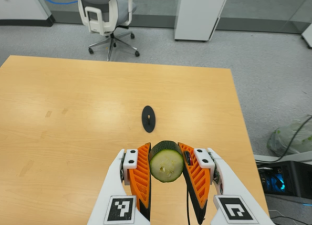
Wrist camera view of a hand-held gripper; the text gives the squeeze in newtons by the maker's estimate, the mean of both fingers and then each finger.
{"total": 11.0, "left": 10.0, "right": 12.1}